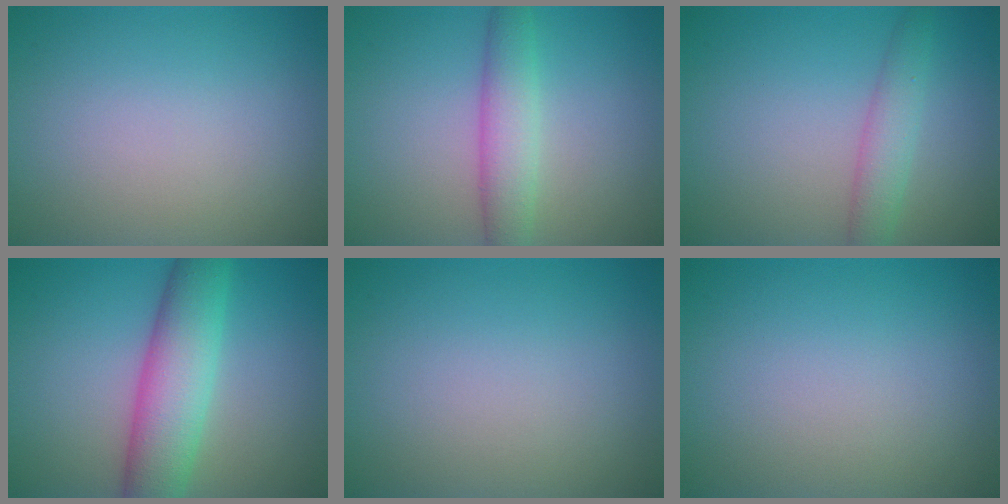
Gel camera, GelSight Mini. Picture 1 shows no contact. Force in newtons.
{"total": 3.6, "press": 3.6, "slide": 0.1}
{"total": 2.8, "press": 2.8, "slide": 0.1}
{"total": 6.8, "press": 6.8, "slide": 0.2}
{"total": 0.0}
{"total": 0.0}